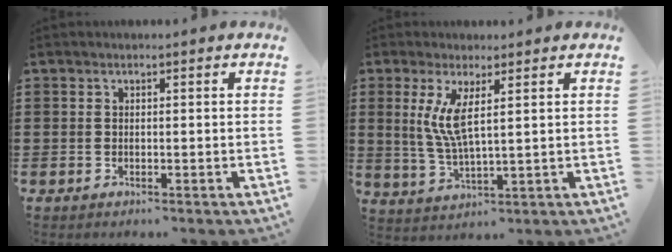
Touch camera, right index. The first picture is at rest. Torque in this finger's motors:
{"motor_torque": [0.96, 0.23, 0.51, 0.12]}